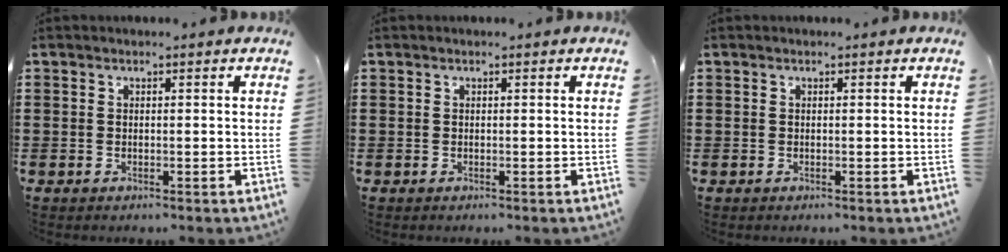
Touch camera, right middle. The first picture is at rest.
{"total": 0.0}
{"total": 0.0}